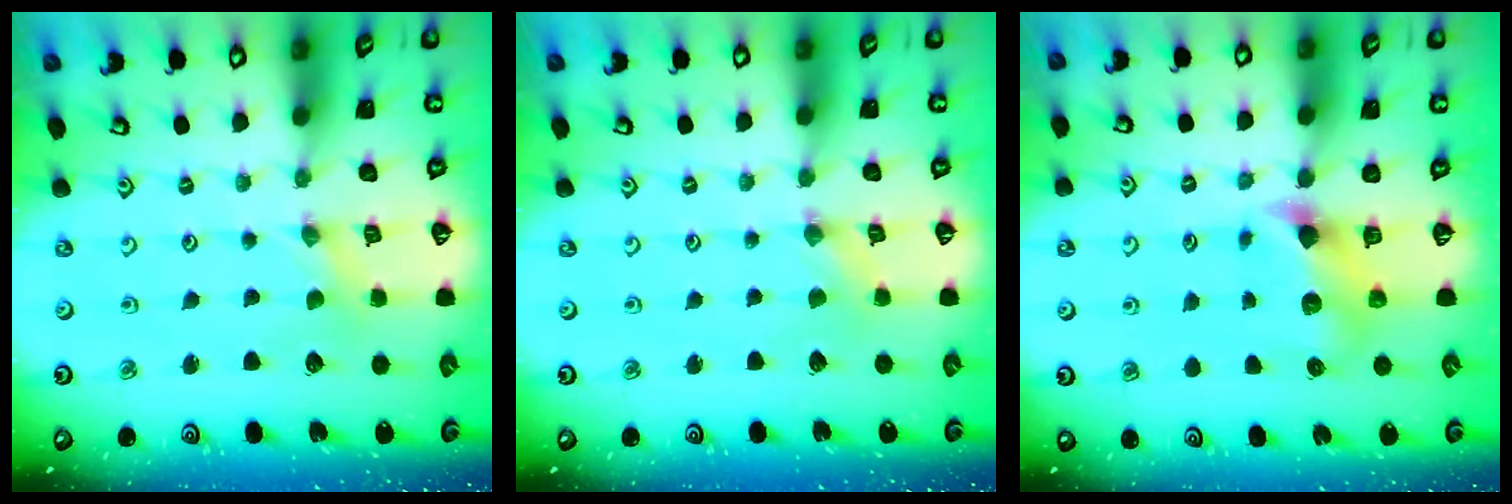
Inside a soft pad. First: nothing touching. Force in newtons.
{"total": 0.6, "press": 0.6, "slide": 0.2}
{"total": 7.2, "press": 7.2, "slide": 0.4}